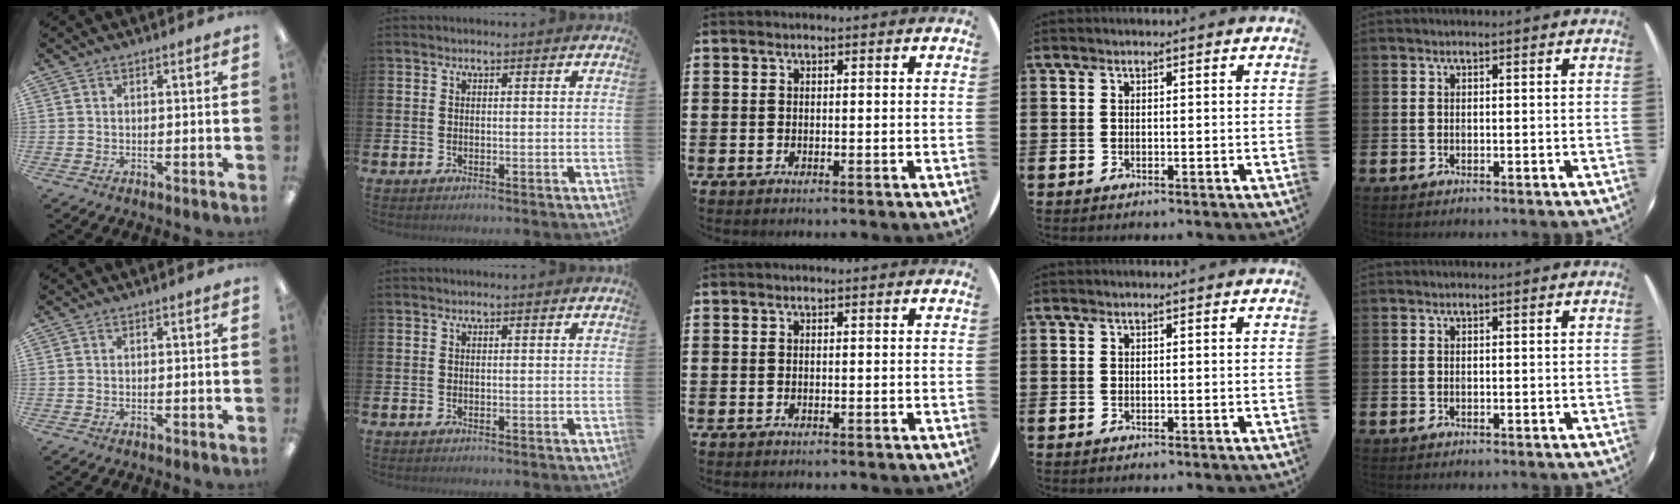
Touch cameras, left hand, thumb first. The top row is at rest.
{}